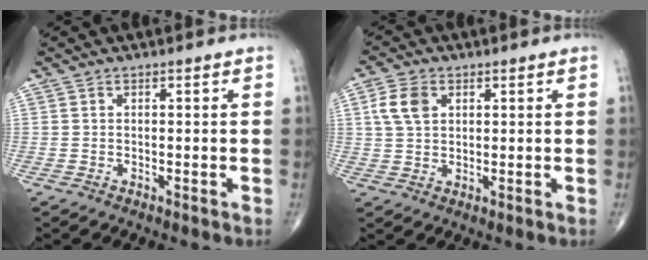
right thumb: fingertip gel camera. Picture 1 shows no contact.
{"total": 5.7, "force": [1.8, 3.9, 3.7], "torque": [-0.070, 0.002, 0.034]}